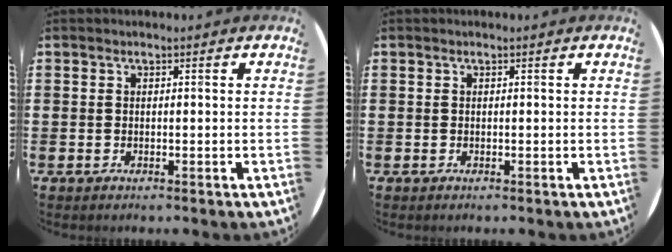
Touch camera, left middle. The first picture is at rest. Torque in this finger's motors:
{"motor_torque": [-0.01, 0.00, 0.00, 0.00]}